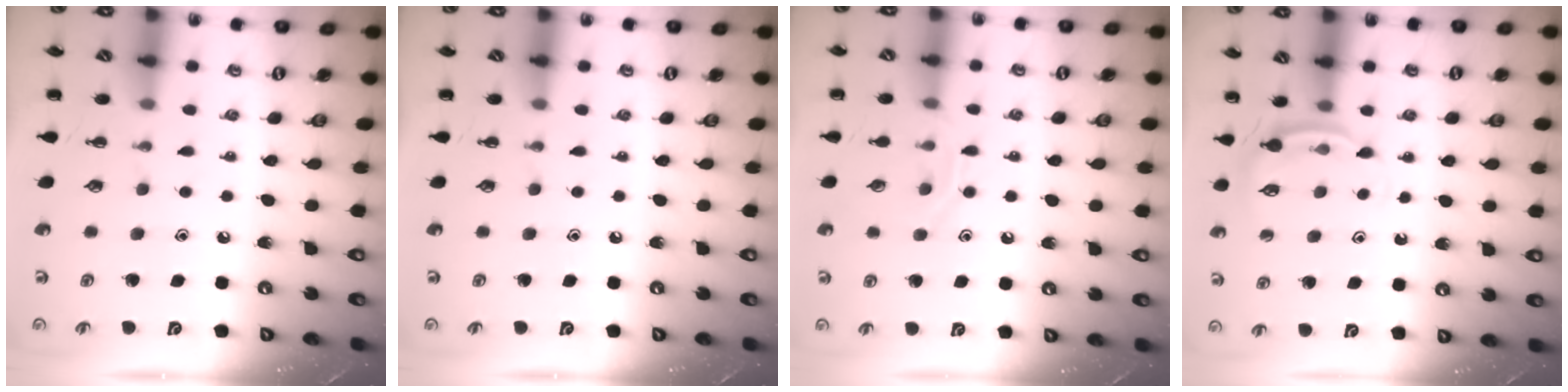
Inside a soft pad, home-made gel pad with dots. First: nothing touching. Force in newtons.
{"total": 0.0}
{"total": 7.5, "press": 7.5, "slide": 1.0}
{"total": 5.6, "press": 5.4, "slide": 1.4}